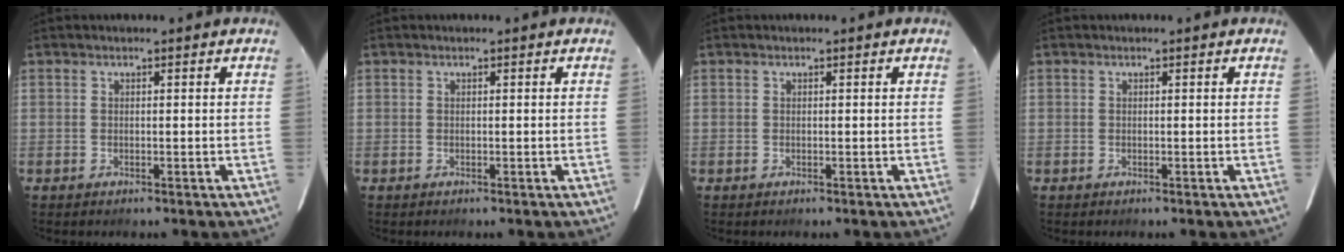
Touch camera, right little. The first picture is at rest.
{"total": 0.0}
{"total": 0.0}
{"total": 0.0}